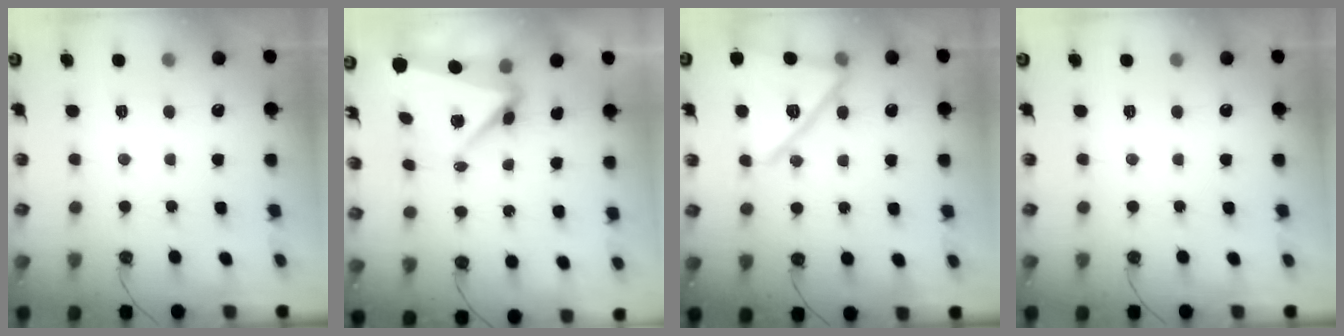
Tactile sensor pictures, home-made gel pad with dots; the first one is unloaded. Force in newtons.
{"total": 6.5, "press": 6.3, "slide": 1.7}
{"total": 16.3, "press": 15.7, "slide": 4.2}
{"total": 0.0}